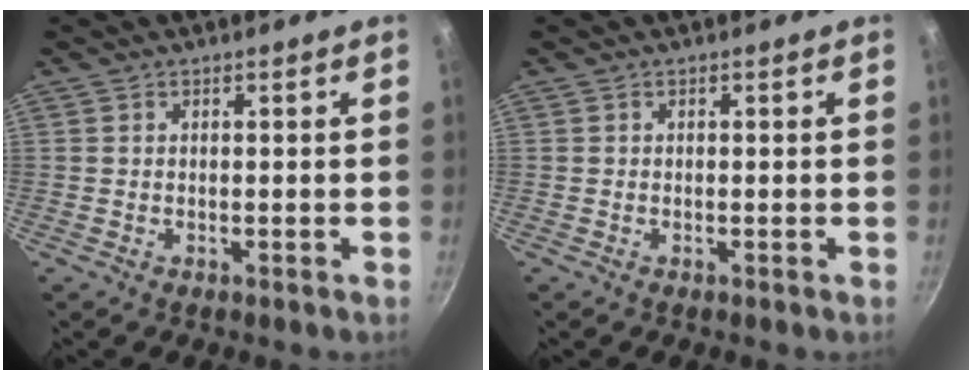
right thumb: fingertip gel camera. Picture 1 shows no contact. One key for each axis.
{"total": 0.0}